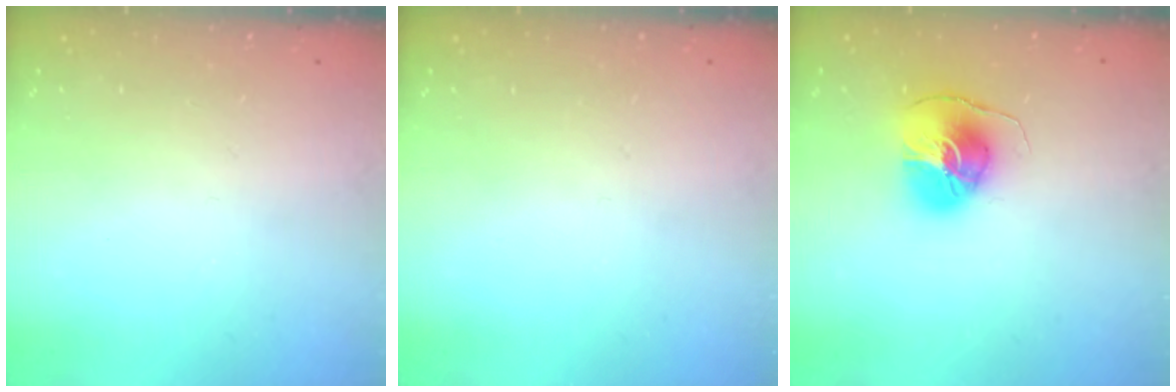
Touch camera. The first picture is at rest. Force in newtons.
{"total": 0.0}
{"total": 8.7, "press": 8.7, "slide": 0.7}